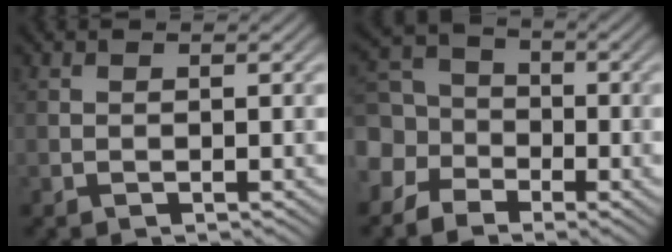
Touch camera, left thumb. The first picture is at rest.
{"total": 6.4, "force": [-2.6, 5.1, 2.9], "torque": [-0.072, -0.002, -0.065]}